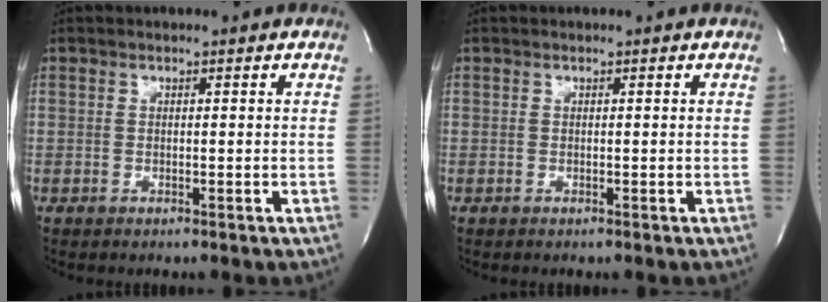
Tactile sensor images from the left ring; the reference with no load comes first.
{"total": 0.0}